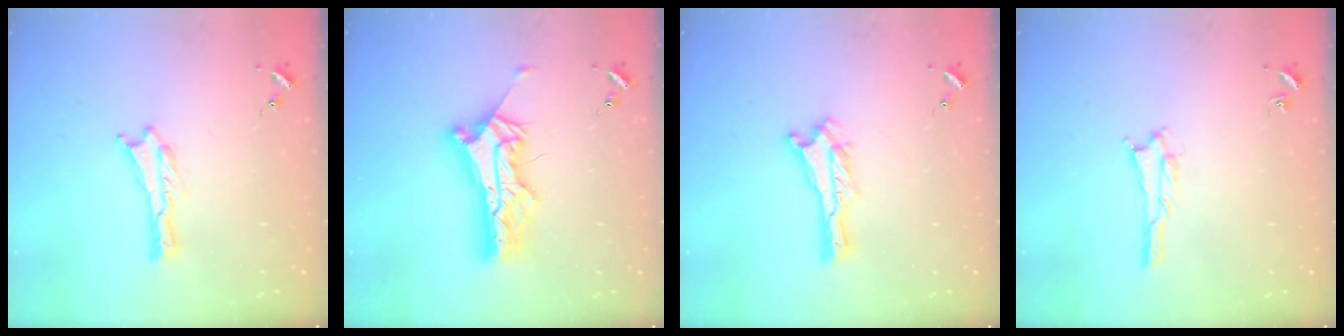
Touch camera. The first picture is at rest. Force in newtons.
{"total": 10.8, "press": 10.8, "slide": 0.9}
{"total": 0.0}
{"total": 1.7, "press": 1.7, "slide": 0.2}